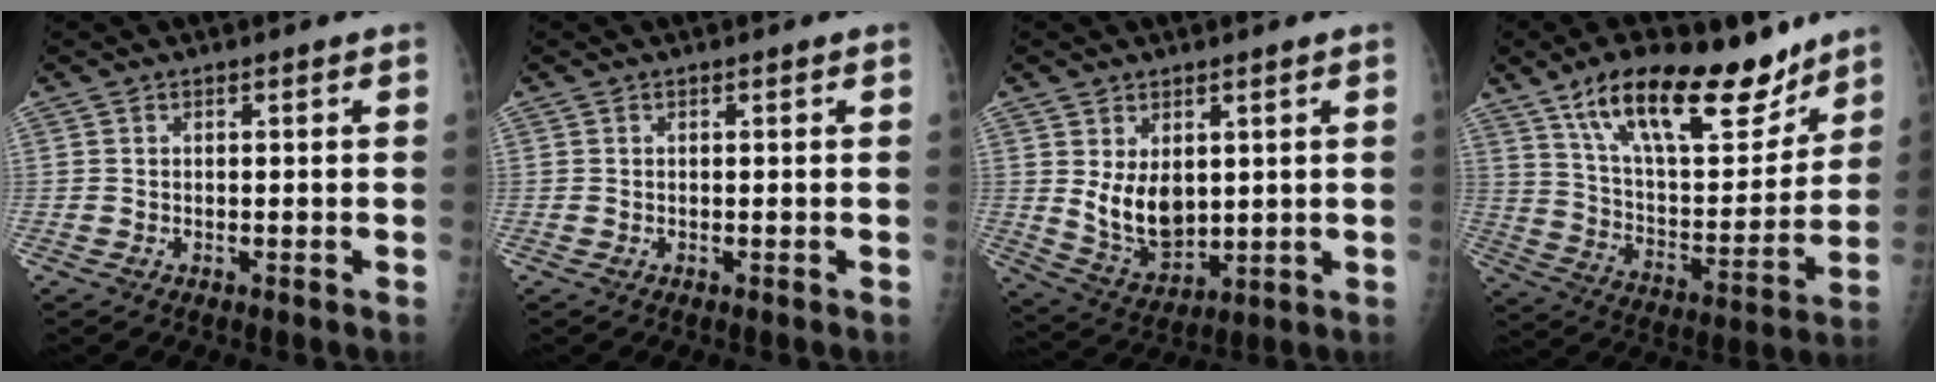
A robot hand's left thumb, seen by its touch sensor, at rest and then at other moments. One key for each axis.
{"total": 0.0}
{"total": 8.8, "fx": 2.1, "fy": 5.7, "fz": 6.4, "tx": -0.088, "ty": -0.029, "tz": 0.062}
{"total": 23.2, "fx": 15.8, "fy": 9.0, "fz": 14.4, "tx": -0.191, "ty": -0.064, "tz": 0.267}